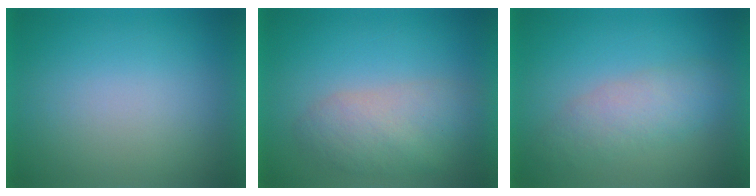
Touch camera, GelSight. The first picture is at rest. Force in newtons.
{"total": 5.4}
{"total": 3.7}